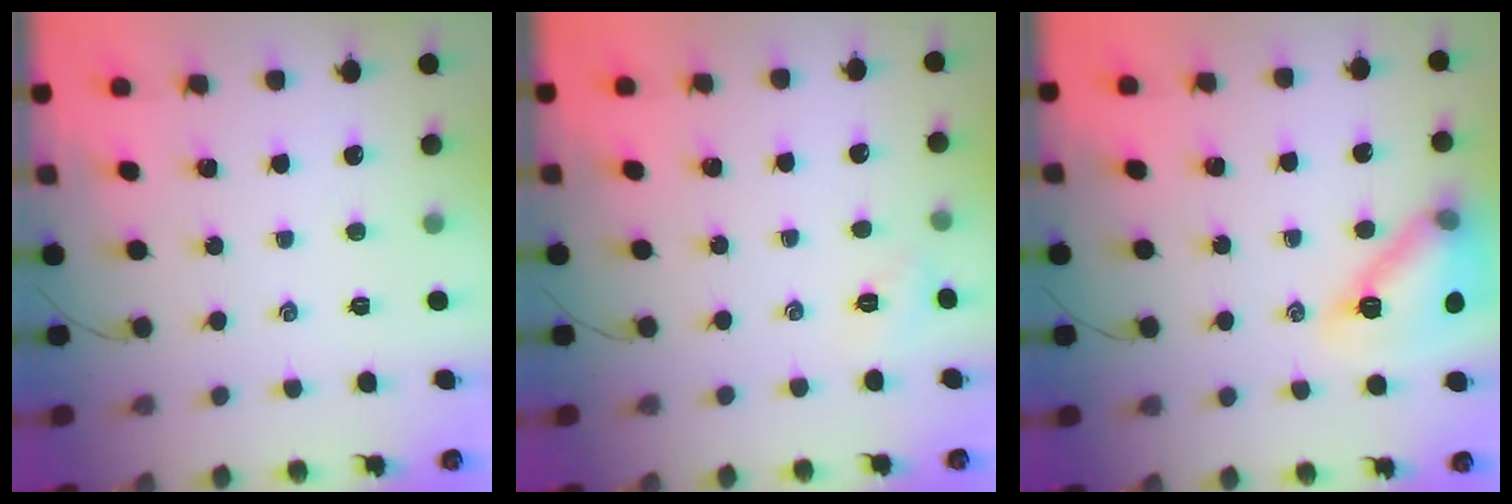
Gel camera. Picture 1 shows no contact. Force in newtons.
{"total": 2.4, "press": 2.3, "slide": 0.7}
{"total": 15.2, "press": 15.1, "slide": 1.7}